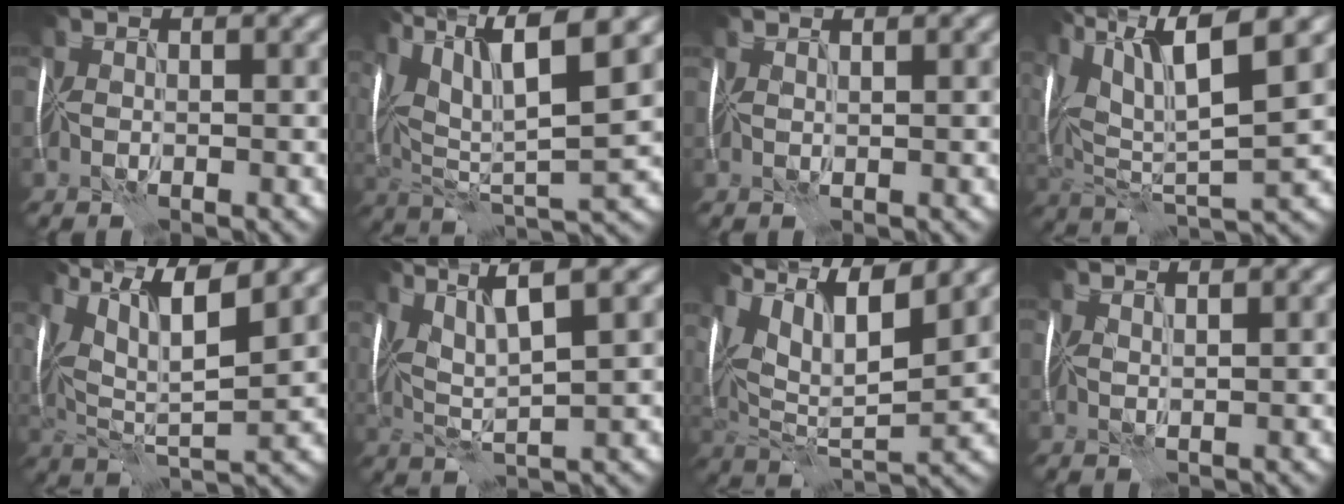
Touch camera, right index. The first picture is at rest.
{"total": 12.1, "force": [5.5, 3.2, 10.3], "torque": [-0.196, 0.011, 0.104]}
{"total": 0.9, "force": [0.8, -0.1, 0.5], "torque": [-0.001, -0.002, -0.002]}
{"total": 12.1, "force": [5.5, 3.1, 10.3], "torque": [-0.202, 0.010, 0.100]}
{"total": 10.5, "force": [5.6, 2.7, 8.4], "torque": [-0.160, 0.018, 0.088]}
{"total": 6.3, "force": [2.9, 0.8, 5.5], "torque": [-0.104, 0.007, 0.056]}
{"total": 13.5, "force": [7.2, 5.0, 10.3], "torque": [-0.190, 0.029, 0.117]}
{"total": 1.8, "force": [1.4, 0.3, 1.1], "torque": [-0.004, 0.006, 0.001]}